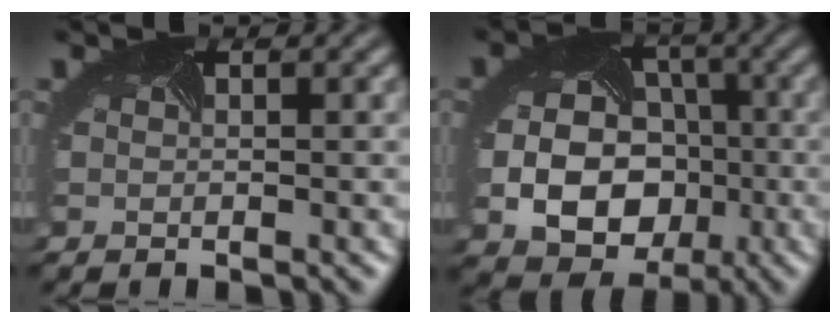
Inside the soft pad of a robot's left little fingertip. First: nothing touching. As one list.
[{"total": 11.3, "force": [-2.3, 9.4, 5.8], "torque": [-0.088, -0.041, -0.043]}]